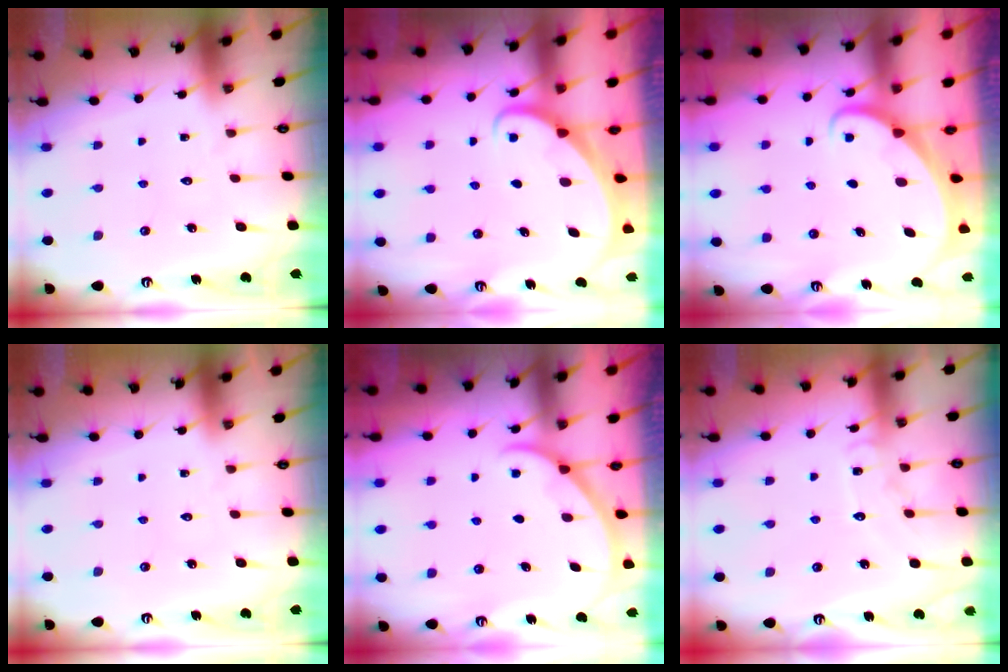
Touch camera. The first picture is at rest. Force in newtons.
{"total": 1.6, "press": 1.6, "slide": 0.0}
{"total": 1.9, "press": 1.9, "slide": 0.1}
{"total": 0.0}
{"total": 1.7, "press": 1.6, "slide": 0.2}
{"total": 7.5, "press": 7.5, "slide": 0.6}